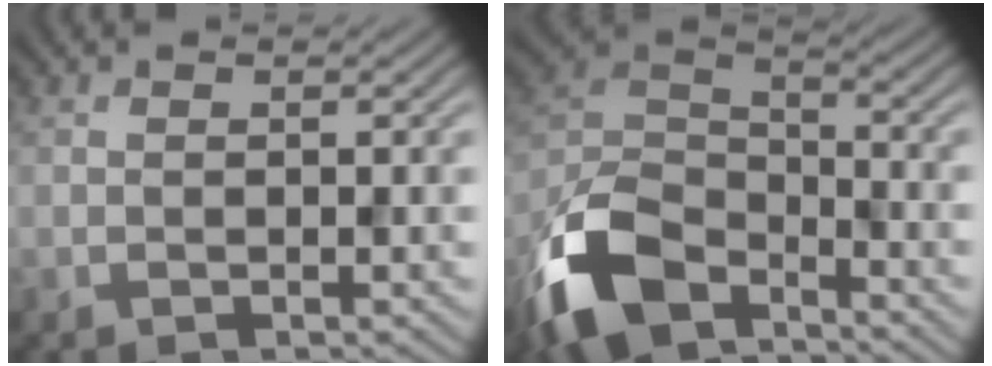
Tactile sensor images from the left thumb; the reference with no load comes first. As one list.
[{"total": 12.9, "force": [-8.7, 6.1, 7.4], "torque": [-0.174, -0.012, -0.189]}]